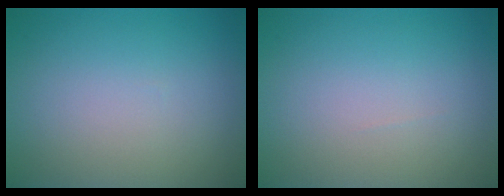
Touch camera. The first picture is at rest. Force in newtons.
{"total": 0.0}